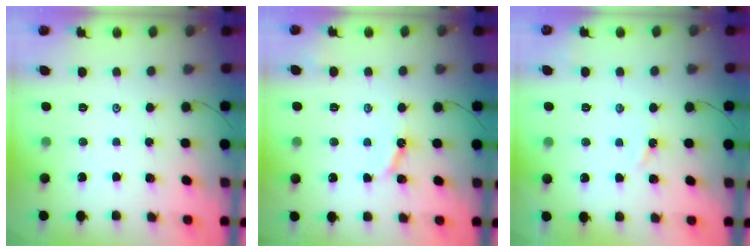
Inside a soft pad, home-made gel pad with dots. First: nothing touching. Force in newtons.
{"total": 6.5, "press": 6.5, "slide": 0.5}
{"total": 2.0, "press": 2.0, "slide": 0.3}